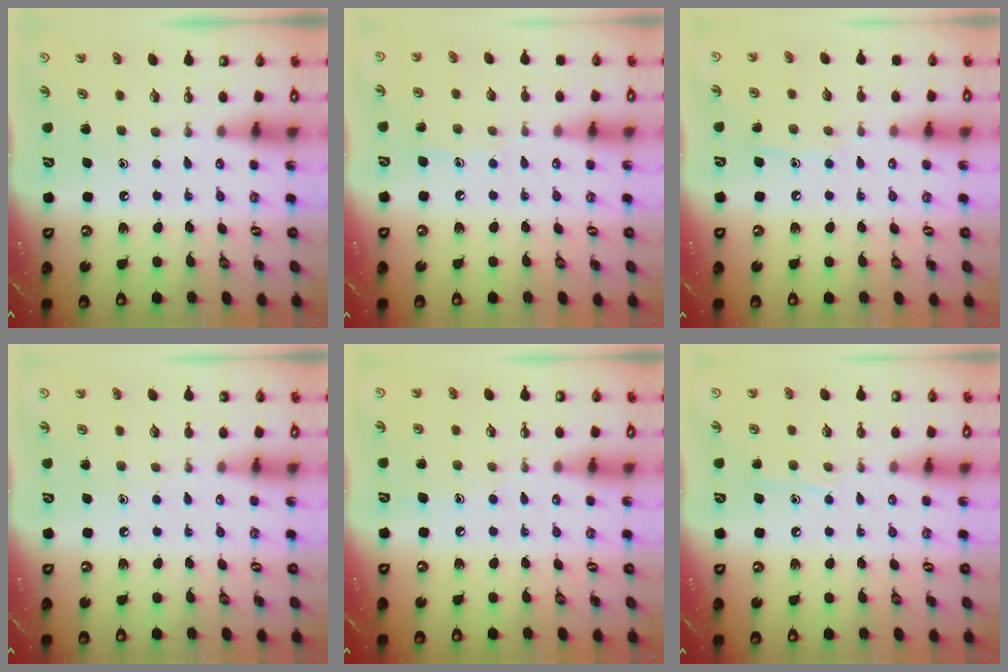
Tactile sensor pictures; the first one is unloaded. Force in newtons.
{"total": 5.5, "press": 5.5, "slide": 0.4}
{"total": 6.8, "press": 6.8, "slide": 0.4}
{"total": 2.7, "press": 2.6, "slide": 0.3}
{"total": 4.9, "press": 4.8, "slide": 0.6}
{"total": 7.3, "press": 7.2, "slide": 0.8}